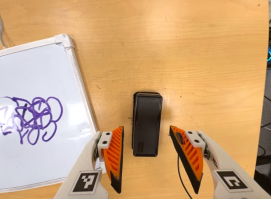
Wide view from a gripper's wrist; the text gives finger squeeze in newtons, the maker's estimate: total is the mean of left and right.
{"total": 0.0}